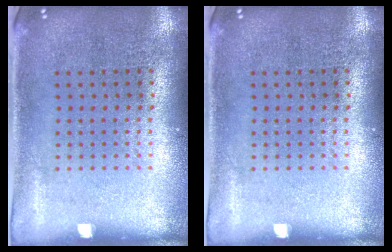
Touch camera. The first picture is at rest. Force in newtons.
{"total": 0.0}